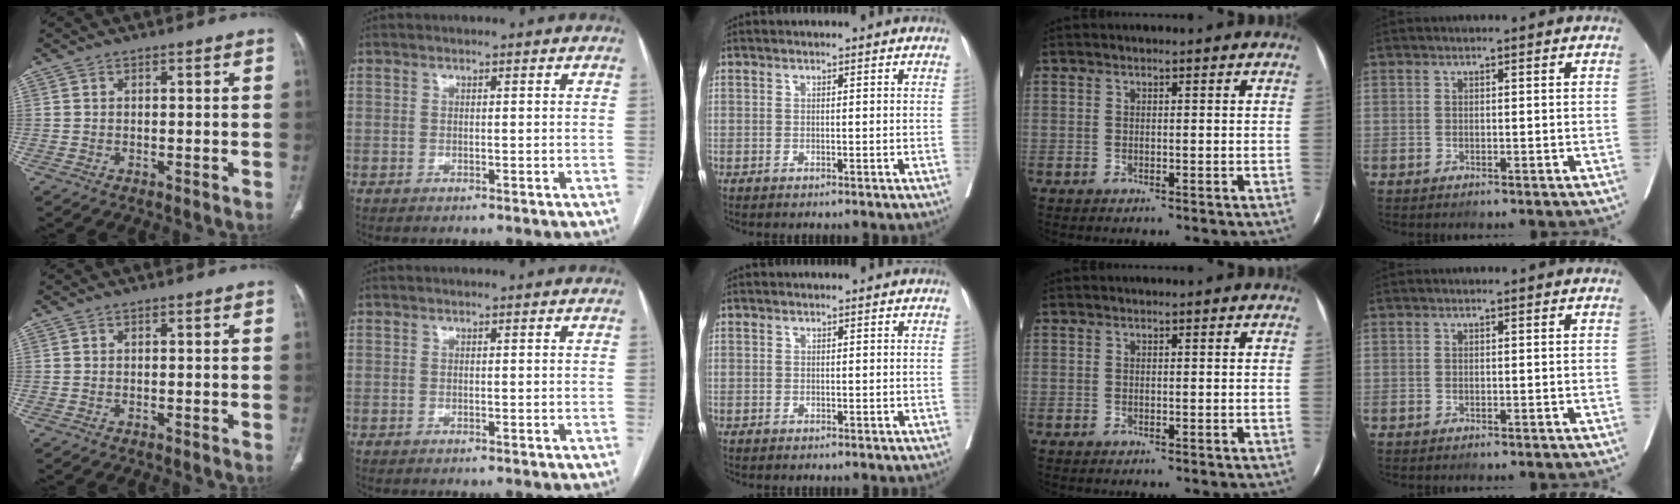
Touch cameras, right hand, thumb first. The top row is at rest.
{}